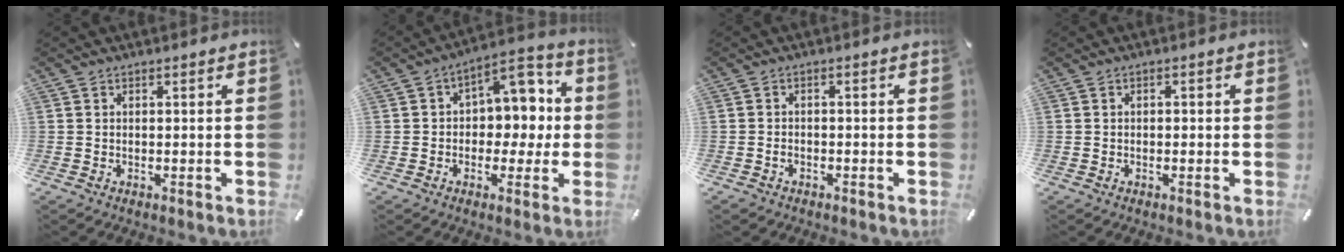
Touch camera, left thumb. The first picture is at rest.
{"total": 10.1, "force": [1.3, 7.7, 6.5], "torque": [-0.070, -0.013, 0.021]}
{"total": 1.7, "force": [-0.9, 1.1, 0.9], "torque": [-0.018, 0.003, -0.018]}
{"total": 0.6, "force": [-0.3, 0.4, 0.4], "torque": [-0.007, 0.000, -0.006]}